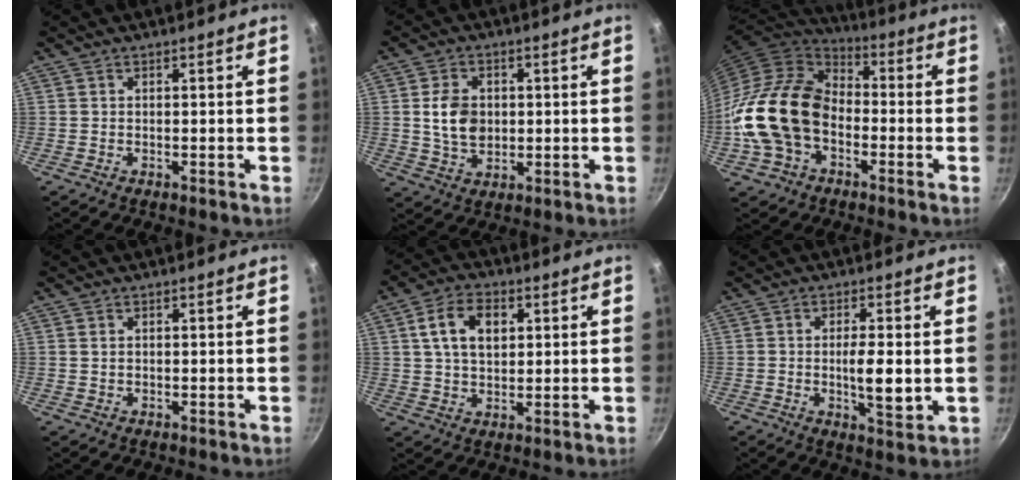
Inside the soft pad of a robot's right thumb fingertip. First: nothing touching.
{"total": 7.8, "force": [0.7, 5.7, 5.2], "torque": [-0.082, -0.004, 0.015]}
{"total": 18.3, "force": [-3.8, 13.2, 12.1], "torque": [-0.196, 0.042, -0.084]}
{"total": 0.8, "force": [0.2, 0.6, 0.4], "torque": [-0.006, 0.003, 0.004]}
{"total": 9.3, "force": [2.6, 6.1, 6.6], "torque": [-0.104, 0.004, 0.042]}
{"total": 6.9, "force": [-0.4, 2.1, 6.6], "torque": [-0.113, -0.007, -0.006]}